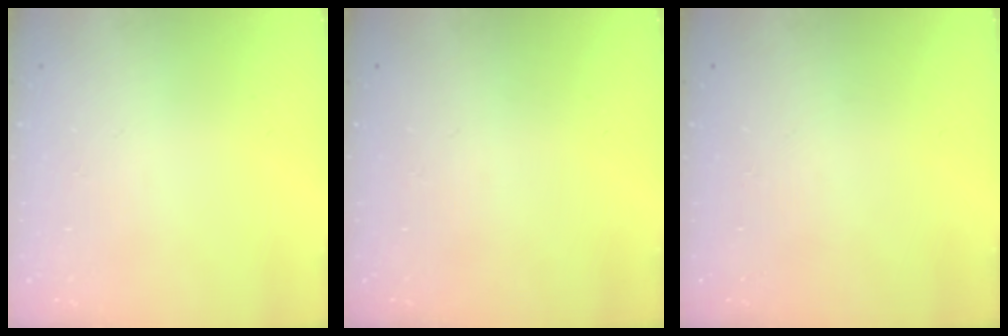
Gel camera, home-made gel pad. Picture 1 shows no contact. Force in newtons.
{"total": 0.0}
{"total": 0.0}